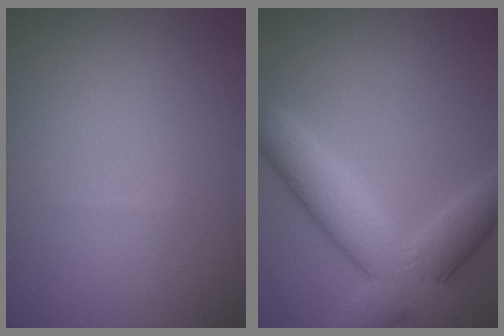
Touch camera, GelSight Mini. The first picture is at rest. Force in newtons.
{"total": 7.6, "press": 7.6, "slide": 0.3}